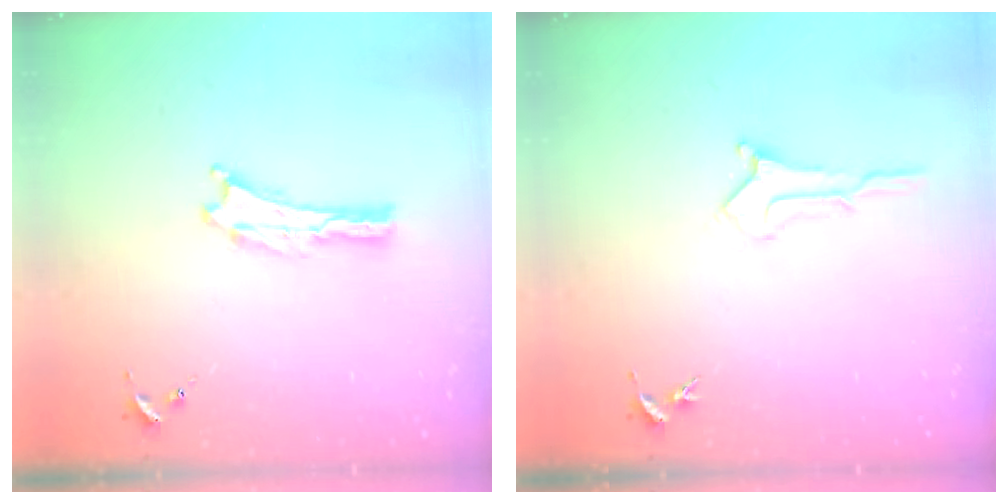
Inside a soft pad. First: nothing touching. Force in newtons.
{"total": 1.0, "press": 1.0, "slide": 0.0}